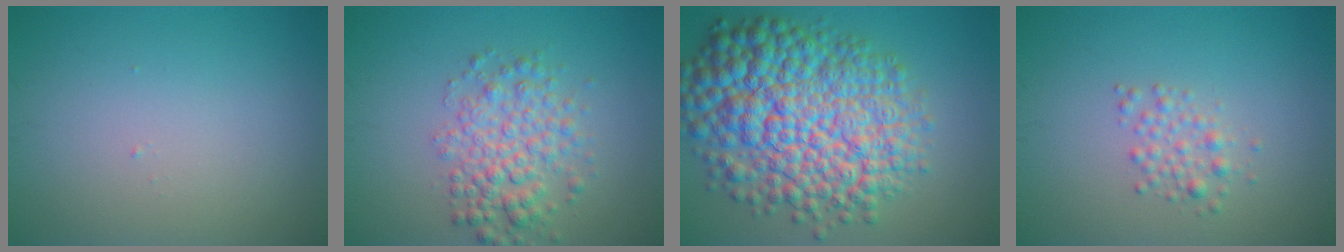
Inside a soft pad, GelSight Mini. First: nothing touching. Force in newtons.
{"total": 4.3, "press": 4.3, "slide": 0.1}
{"total": 13.0, "press": 13.0, "slide": 0.3}
{"total": 1.7, "press": 1.7, "slide": 0.0}